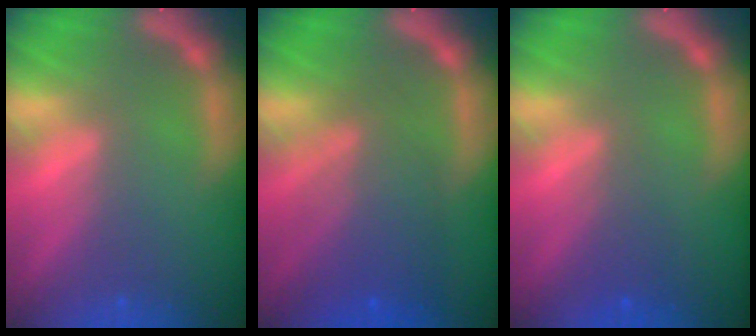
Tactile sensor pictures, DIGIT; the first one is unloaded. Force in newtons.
{"total": 6.6}
{"total": 2.0}